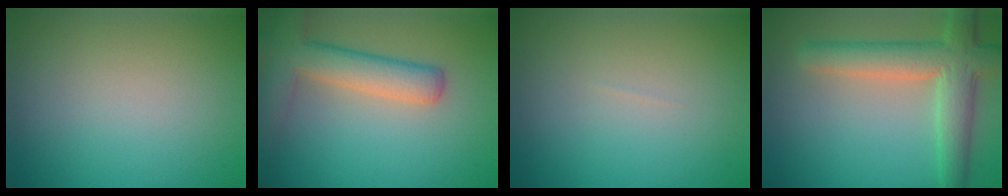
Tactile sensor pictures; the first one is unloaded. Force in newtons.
{"total": 5.6, "press": 5.6, "slide": 0.4}
{"total": 0.0}
{"total": 6.1, "press": 6.1, "slide": 0.7}